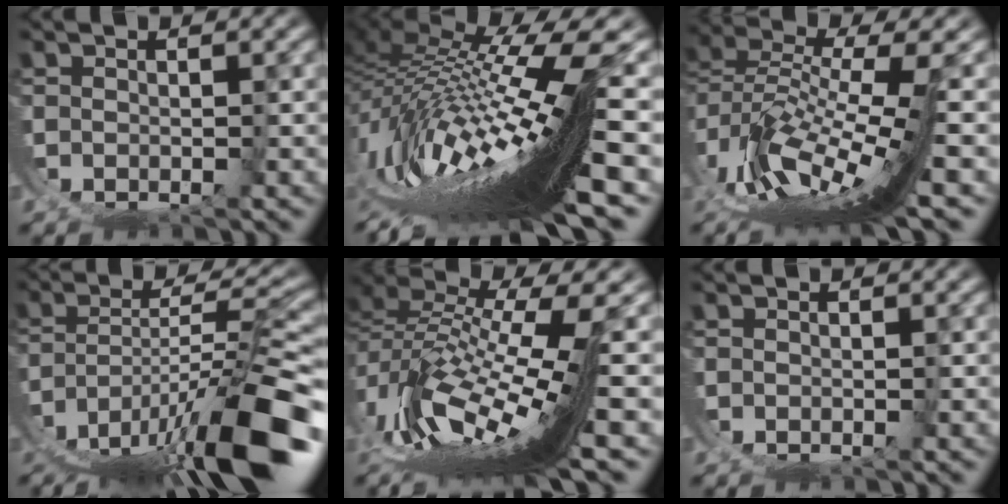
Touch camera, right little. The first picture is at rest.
{"total": 16.1, "force": [-0.9, 4.6, 15.4], "torque": [-0.256, -0.005, 0.005]}
{"total": 7.2, "force": [-0.7, 1.8, 6.9], "torque": [-0.125, -0.006, -0.005]}
{"total": 10.0, "force": [-4.3, 2.8, 8.6], "torque": [-0.138, -0.015, -0.041]}
{"total": 10.8, "force": [-0.5, 3.9, 10.1], "torque": [-0.185, -0.015, 0.005]}
{"total": 0.0}